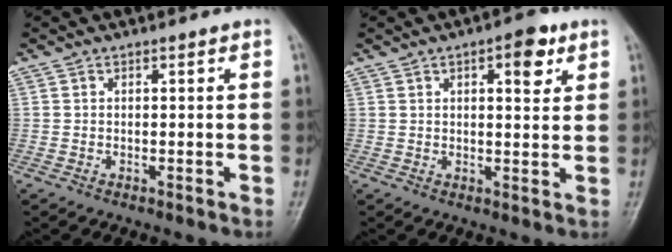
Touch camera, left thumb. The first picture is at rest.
{"total": 6.1, "force": [2.8, 2.5, 4.7], "torque": [-0.047, -0.009, 0.034]}